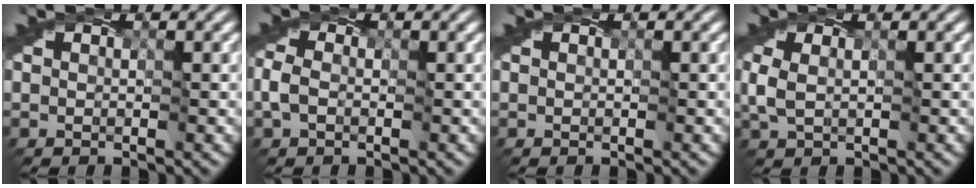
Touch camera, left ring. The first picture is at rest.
{"total": 1.5, "force": [-0.6, 1.0, 0.8], "torque": [-0.024, 0.007, -0.016]}
{"total": 0.0}
{"total": 1.5, "force": [0.1, 1.0, 1.2], "torque": [-0.037, 0.001, 0.002]}